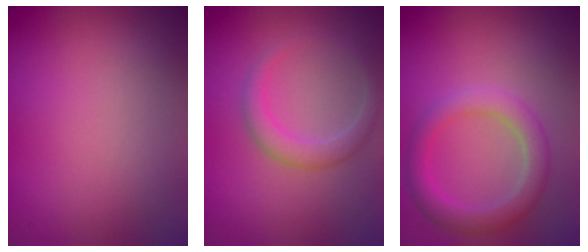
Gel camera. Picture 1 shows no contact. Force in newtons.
{"total": 2.4, "press": 2.4, "slide": 0.2}
{"total": 3.5, "press": 3.5, "slide": 0.1}